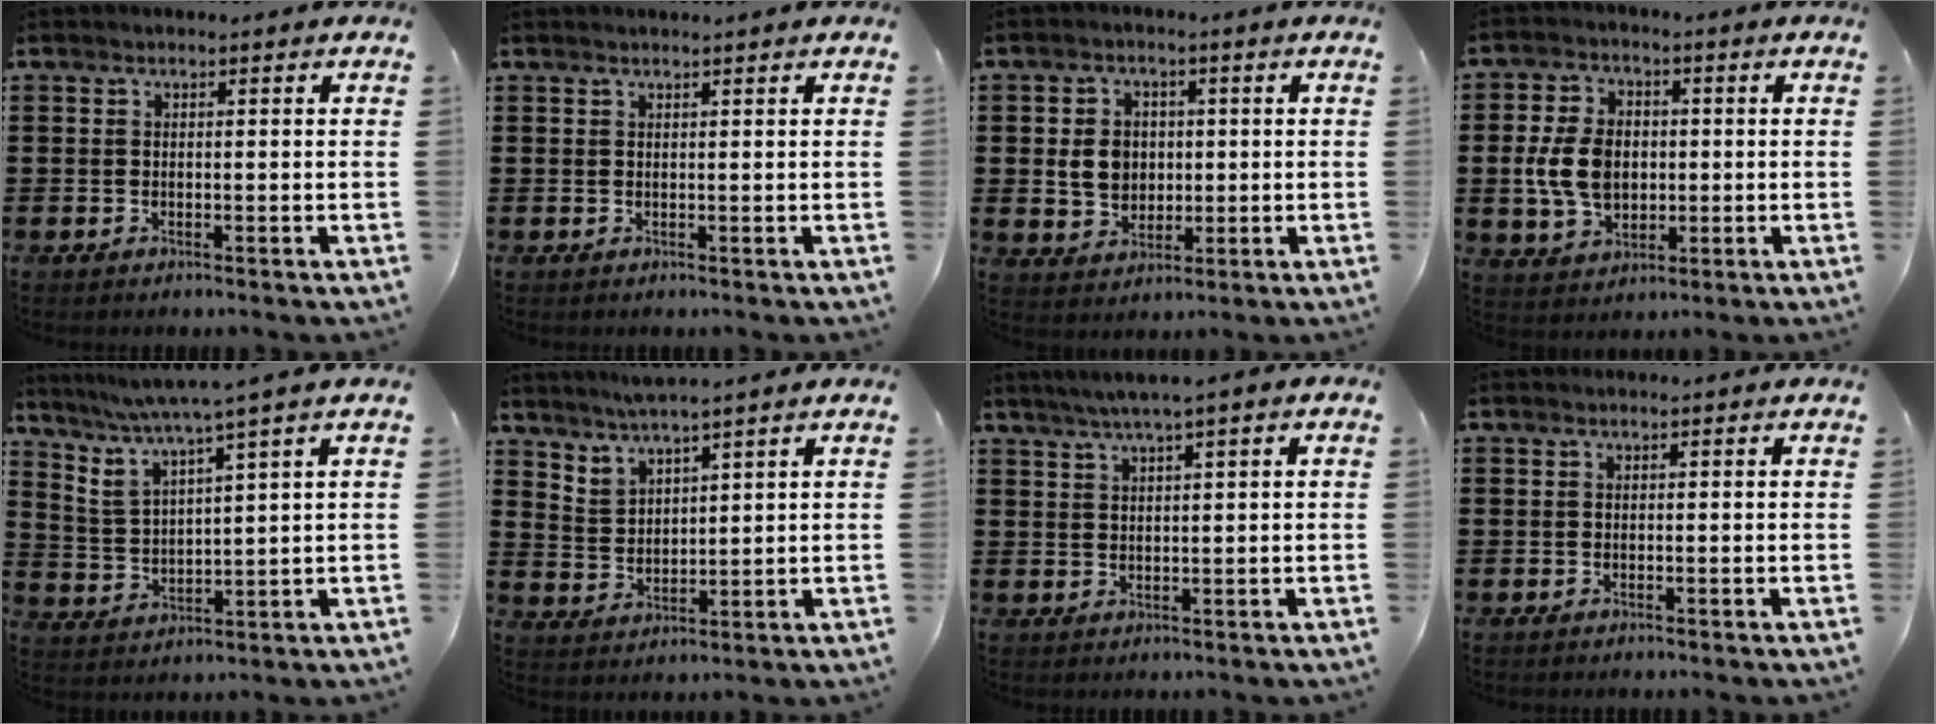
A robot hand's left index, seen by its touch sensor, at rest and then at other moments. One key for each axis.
{"total": 0.7, "fx": 0.6, "fy": -0.2, "fz": 0.3, "tx": -0.006, "ty": -0.003, "tz": 0.013}
{"total": 5.4, "fx": 0.3, "fy": 4.5, "fz": 3.0, "tx": -0.063, "ty": 0.010, "tz": 0.003}
{"total": 8.0, "fx": -0.3, "fy": 5.7, "fz": 5.7, "tx": -0.131, "ty": 0.006, "tz": -0.011}
{"total": 5.0, "fx": 4.1, "fy": -0.6, "fz": 2.9, "tx": -0.071, "ty": -0.028, "tz": 0.065}
{"total": 3.4, "fx": 3.4, "fy": 0.0, "fz": 0.2, "tx": -0.016, "ty": -0.012, "tz": 0.062}
{"total": 2.6, "fx": 1.6, "fy": -0.1, "fz": 2.1, "tx": -0.040, "ty": 0.002, "tz": 0.028}
{"total": 0.0}